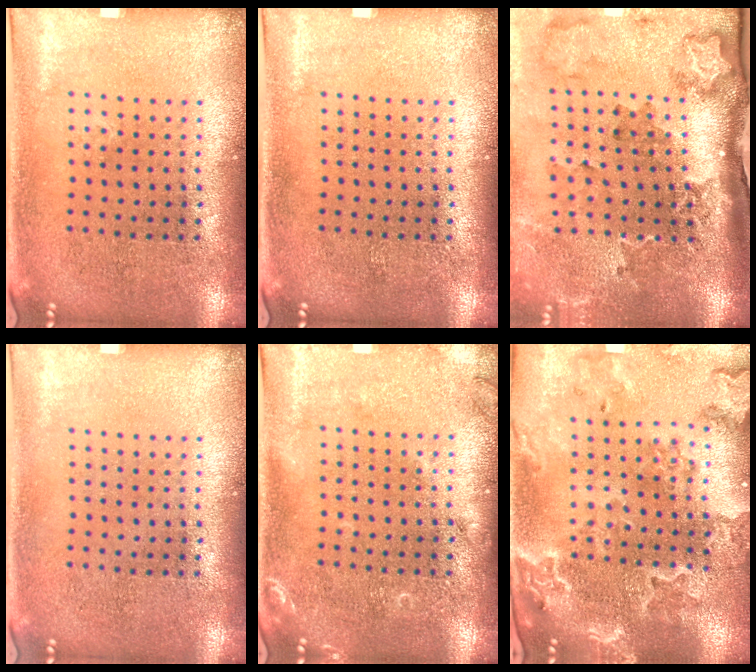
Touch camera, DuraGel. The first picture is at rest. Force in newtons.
{"total": 0.0}
{"total": 2.5, "press": 2.0, "slide": 1.6}
{"total": 0.0}
{"total": 1.5, "press": 1.5, "slide": 0.3}
{"total": 2.2, "press": 2.1, "slide": 0.4}